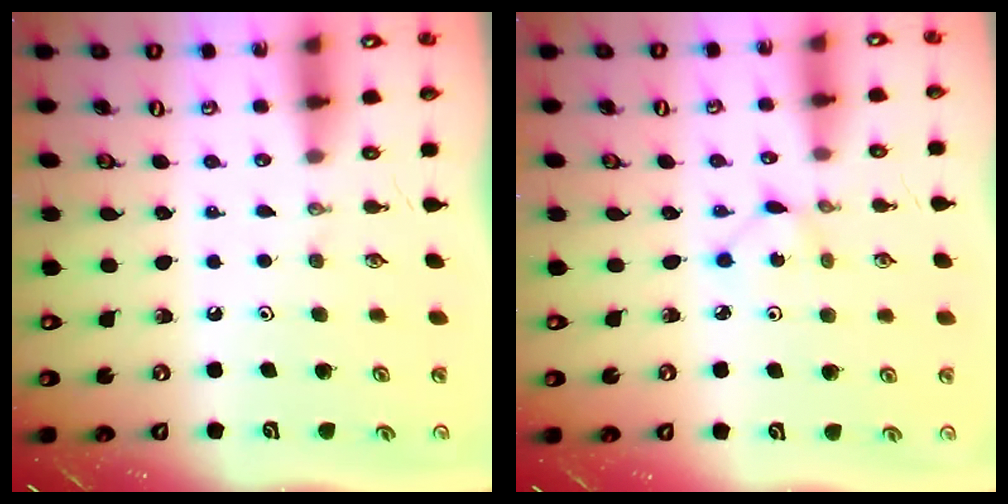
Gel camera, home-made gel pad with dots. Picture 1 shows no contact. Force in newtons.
{"total": 1.0, "press": 1.0, "slide": 0.1}